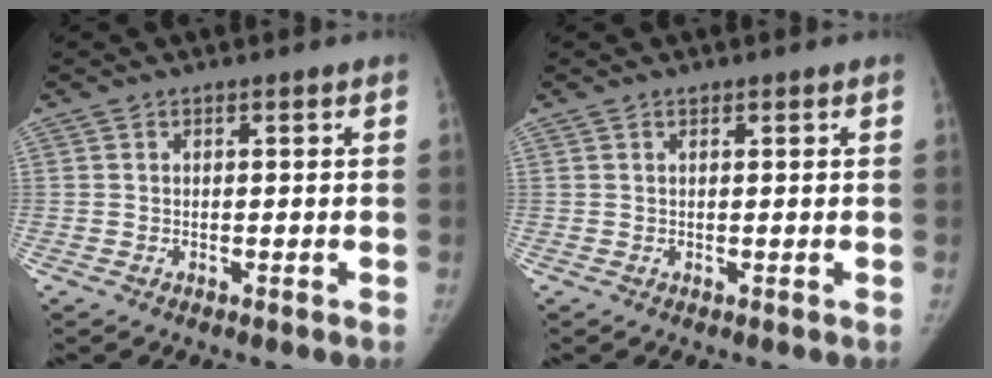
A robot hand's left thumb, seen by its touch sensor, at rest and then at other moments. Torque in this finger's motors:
{"motor_torque": [0.05, -0.17, 0.25, -0.38, 0.02]}